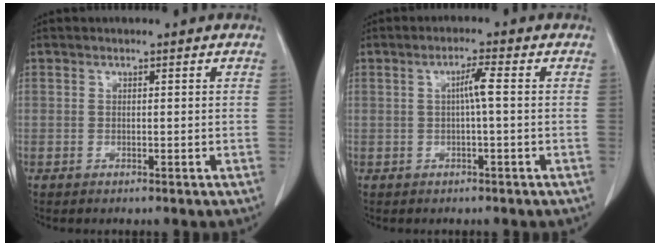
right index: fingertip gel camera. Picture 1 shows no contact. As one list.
[{"total": 2.8, "force": [0.1, -0.2, 2.8], "torque": [-0.049, 0.004, 0.001]}]